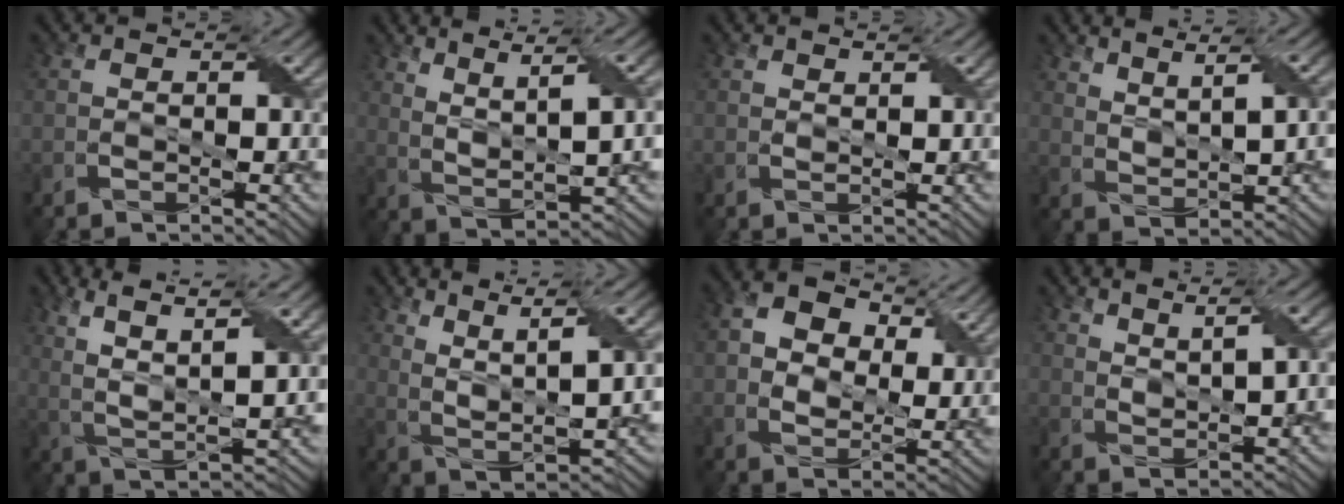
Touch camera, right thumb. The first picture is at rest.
{"total": 8.0, "force": [4.8, 1.5, 6.2], "torque": [-0.122, 0.009, 0.088]}
{"total": 0.8, "force": [0.8, 0.1, 0.1], "torque": [-0.007, 0.000, 0.016]}
{"total": 5.4, "force": [3.8, 1.0, 3.8], "torque": [-0.073, 0.004, 0.075]}
{"total": 9.1, "force": [4.7, 2.1, 7.5], "torque": [-0.161, 0.006, 0.093]}
{"total": 9.1, "force": [5.3, 1.8, 7.2], "torque": [-0.148, 0.011, 0.098]}
{"total": 9.9, "force": [4.3, 6.5, 6.1], "torque": [-0.130, 0.005, 0.069]}
{"total": 4.7, "force": [2.9, 0.9, 3.5], "torque": [-0.066, 0.006, 0.058]}